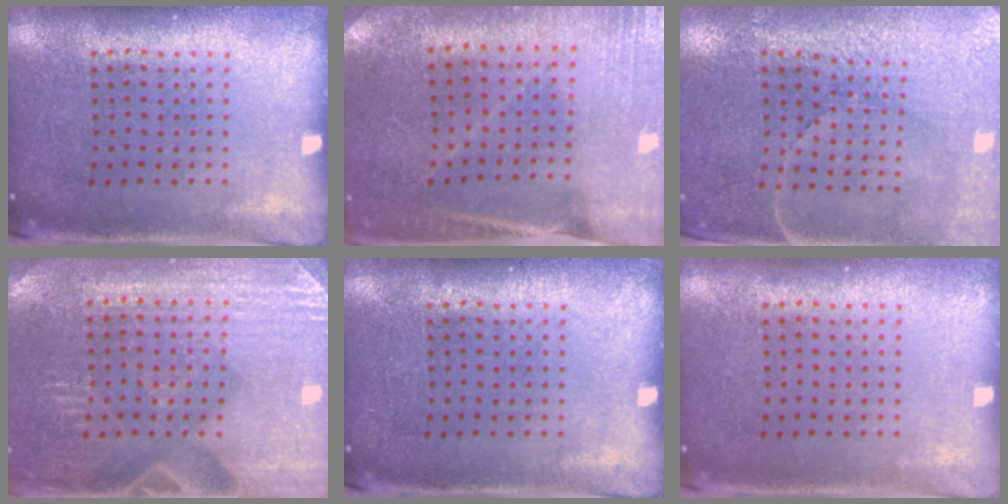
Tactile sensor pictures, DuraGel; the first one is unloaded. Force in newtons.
{"total": 0.5, "press": 0.5, "slide": 0.0}
{"total": 3.3, "press": 3.2, "slide": 0.8}
{"total": 3.1, "press": 3.1, "slide": 0.3}
{"total": 0.0}
{"total": 0.0}